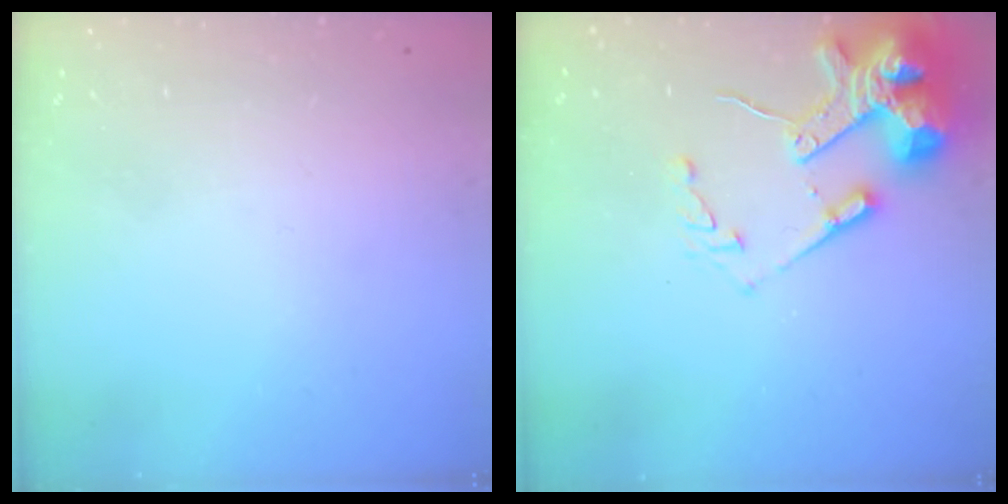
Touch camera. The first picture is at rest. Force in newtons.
{"total": 14.8, "press": 14.7, "slide": 2.2}